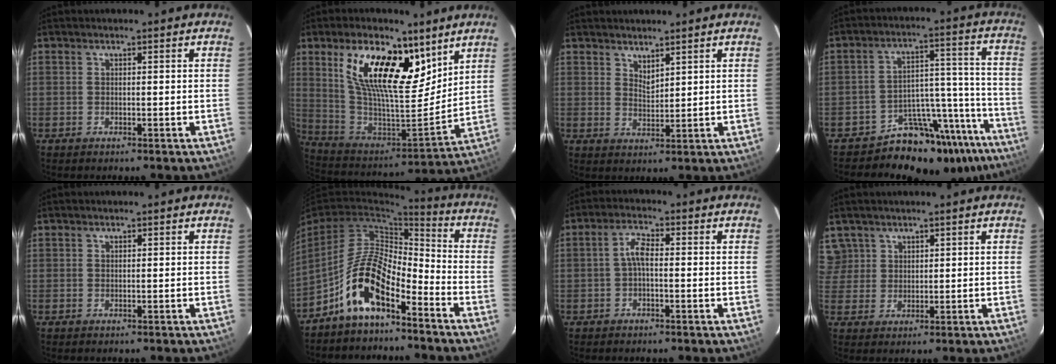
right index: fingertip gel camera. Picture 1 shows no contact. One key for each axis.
{"total": 21.2, "fx": 11.1, "fy": 9.6, "fz": 15.3, "tx": -0.289, "ty": 0.008, "tz": 0.206}
{"total": 2.7, "fx": 2.4, "fy": 0.8, "fz": 1.1, "tx": -0.017, "ty": -0.001, "tz": 0.042}
{"total": 17.9, "fx": -15.3, "fy": 8.2, "fz": 4.2, "tx": -0.048, "ty": 0.065, "tz": -0.215}
{"total": 0.0}
{"total": 11.6, "fx": -7.2, "fy": 4.5, "fz": 7.9, "tx": -0.157, "ty": 0.014, "tz": -0.134}
{"total": 3.0, "fx": -0.6, "fy": 1.2, "fz": 2.8, "tx": -0.059, "ty": 0.011, "tz": -0.012}
{"total": 5.1, "fx": 3.1, "fy": 4.0, "fz": 0.3, "tx": 0.003, "ty": 0.016, "tz": 0.066}